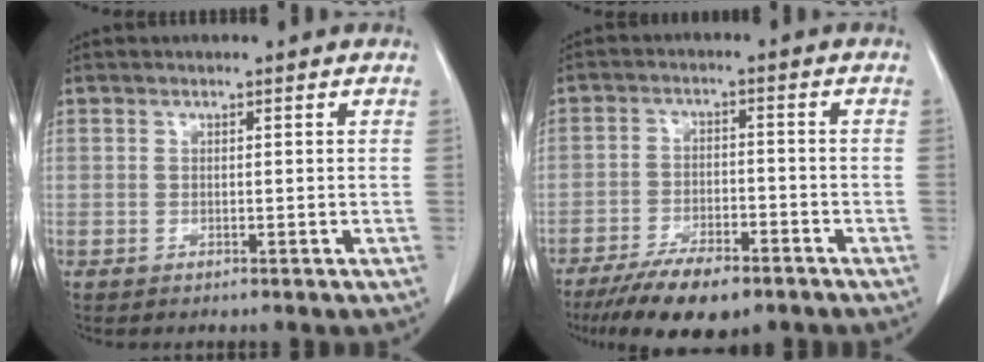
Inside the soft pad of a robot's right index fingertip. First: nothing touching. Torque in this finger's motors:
{"motor_torque": [0.49, -0.51, 0.43, 0.07]}